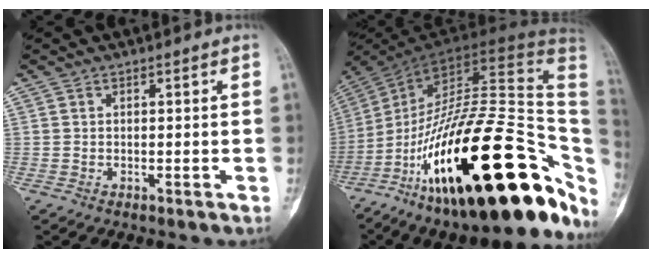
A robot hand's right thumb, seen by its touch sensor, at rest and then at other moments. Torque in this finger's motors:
{"motor_torque": [3.05, 1.79, 2.17, -0.60, 1.05]}